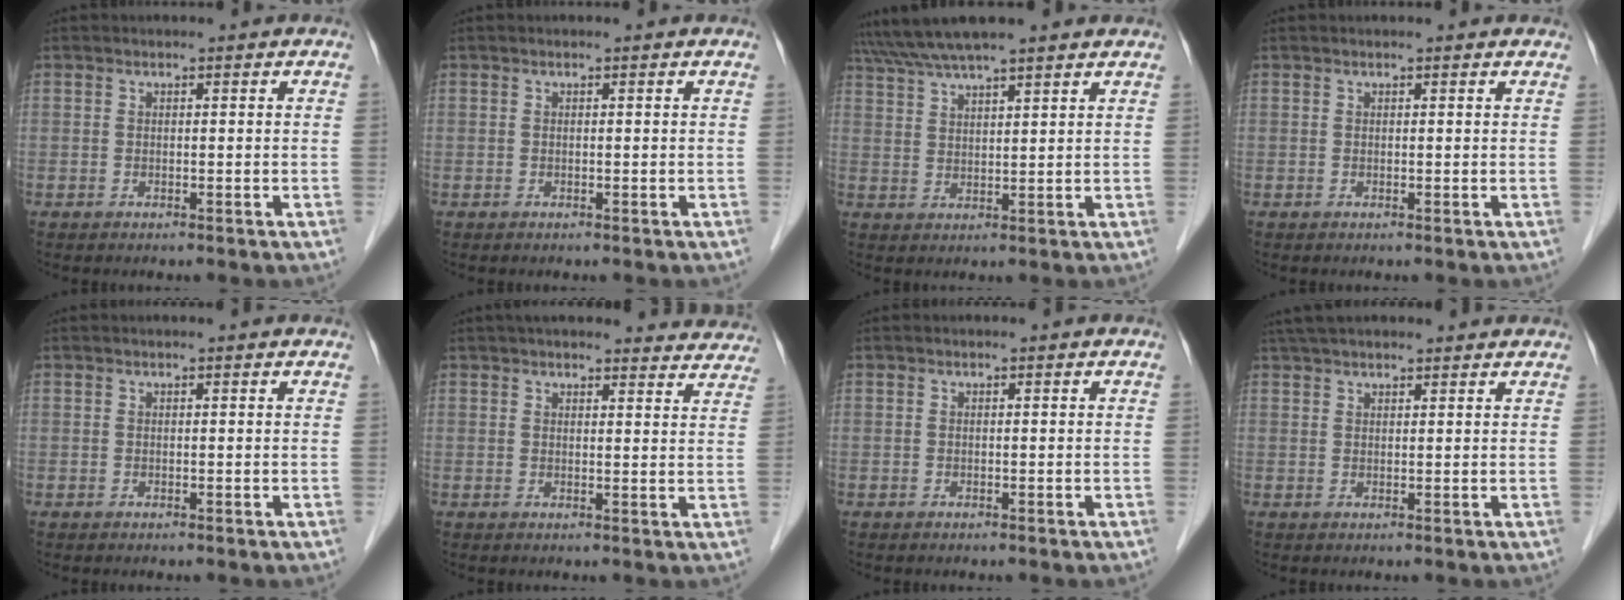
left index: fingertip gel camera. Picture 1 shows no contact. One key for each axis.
{"total": 0.0}
{"total": 9.7, "fx": 8.5, "fy": 0.3, "fz": 4.7, "tx": -0.085, "ty": 0.042, "tz": 0.130}
{"total": 2.3, "fx": 2.1, "fy": 0.6, "fz": 0.7, "tx": -0.012, "ty": 0.018, "tz": 0.016}
{"total": 1.1, "fx": 1.0, "fy": 0.1, "fz": 0.4, "tx": -0.011, "ty": 0.010, "tz": 0.009}
{"total": 19.6, "fx": 18.2, "fy": 4.0, "fz": 5.9, "tx": -0.069, "ty": -0.001, "tz": 0.210}
{"total": 0.0}
{"total": 10.2, "fx": 8.9, "fy": 2.3, "fz": 4.4, "tx": -0.066, "ty": 0.045, "tz": 0.130}